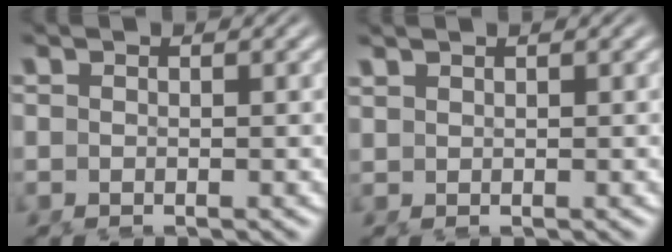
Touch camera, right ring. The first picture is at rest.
{"total": 1.1, "force": [0.9, -0.7, -0.1], "torque": [0.011, 0.002, 0.024]}